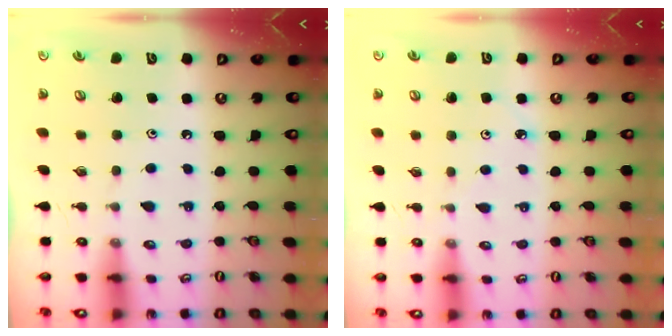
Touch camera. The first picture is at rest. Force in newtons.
{"total": 1.8, "press": 1.8, "slide": 0.2}